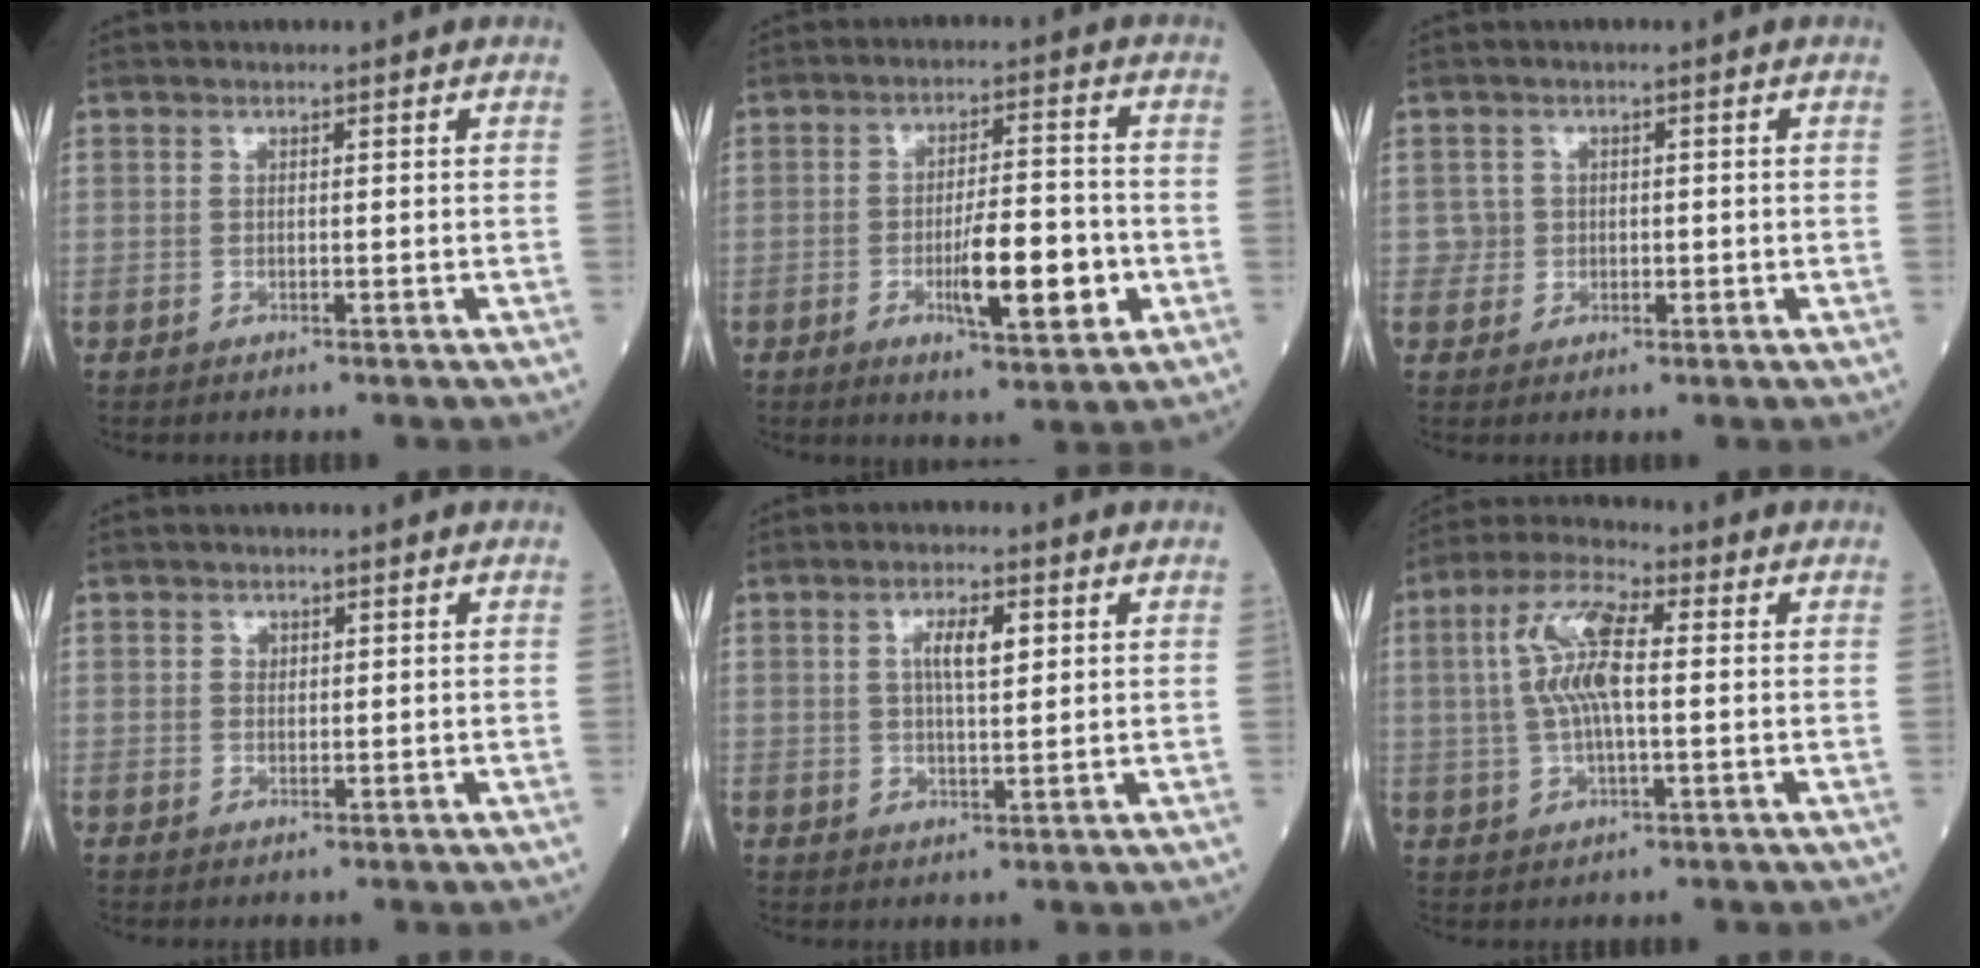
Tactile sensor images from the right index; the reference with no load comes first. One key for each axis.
{"total": 9.9, "fx": -2.9, "fy": 2.0, "fz": 9.3, "tx": -0.152, "ty": -0.004, "tz": -0.042}
{"total": 2.0, "fx": 0.1, "fy": 2.0, "fz": -0.1, "tx": 0.010, "ty": 0.007, "tz": 0.002}
{"total": 0.9, "fx": 0.5, "fy": 0.7, "fz": 0.3, "tx": -0.003, "ty": -0.002, "tz": 0.009}
{"total": 4.7, "fx": 1.6, "fy": 1.2, "fz": 4.3, "tx": -0.080, "ty": 0.006, "tz": 0.030}
{"total": 9.1, "fx": 1.1, "fy": 2.4, "fz": 8.7, "tx": -0.183, "ty": 0.018, "tz": 0.020}